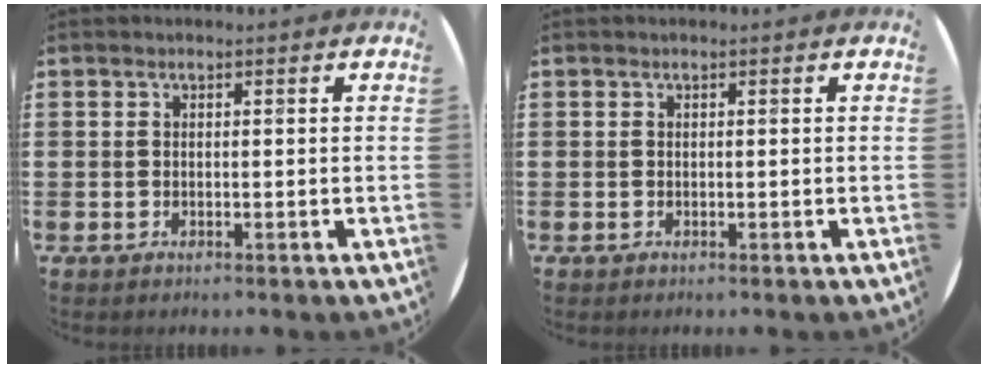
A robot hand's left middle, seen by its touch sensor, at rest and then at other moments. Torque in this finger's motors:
{"motor_torque": [-0.01, 0.01, 0.00, 0.00]}